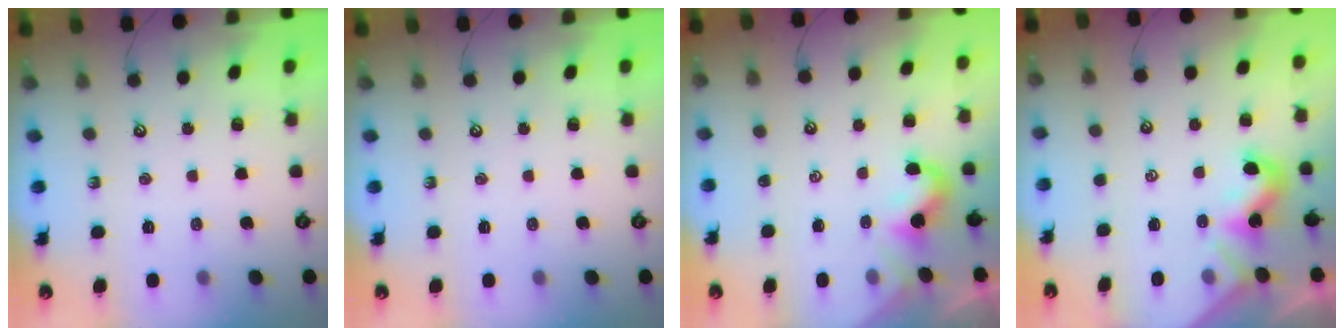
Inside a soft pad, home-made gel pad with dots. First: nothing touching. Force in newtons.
{"total": 0.0}
{"total": 0.5, "press": 0.4, "slide": 0.3}
{"total": 1.8, "press": 1.8, "slide": 0.5}